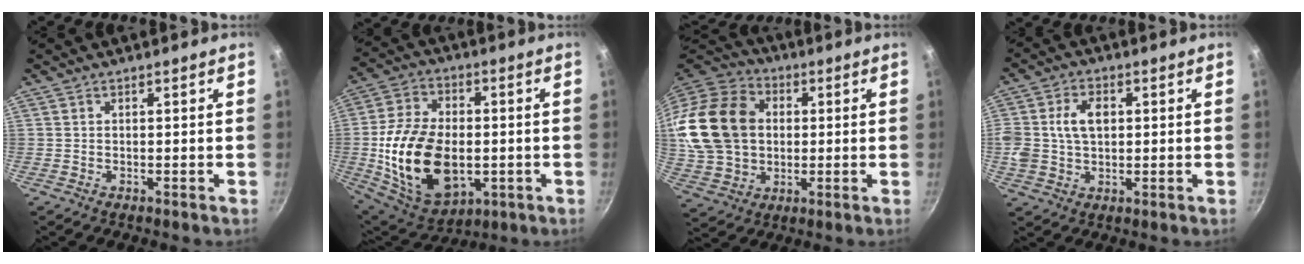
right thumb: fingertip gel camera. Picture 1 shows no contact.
{"total": 21.6, "force": [-2.5, 13.8, 16.4], "torque": [-0.292, 0.007, -0.028]}
{"total": 21.0, "force": [2.2, 16.5, 12.9], "torque": [-0.235, 0.025, 0.046]}
{"total": 9.0, "force": [1.3, 6.3, 6.3], "torque": [-0.107, 0.011, 0.019]}